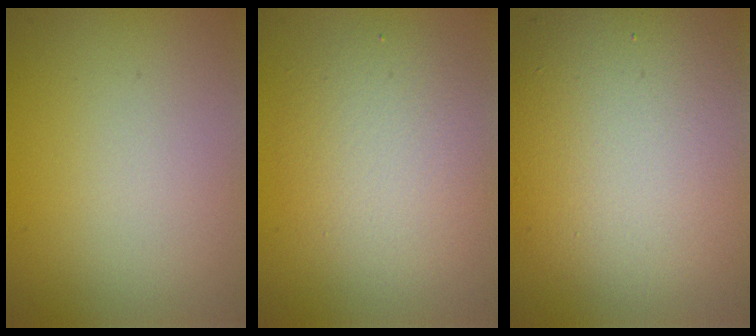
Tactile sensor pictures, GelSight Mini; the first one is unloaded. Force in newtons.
{"total": 4.2, "press": 4.2, "slide": 0.1}
{"total": 11.0, "press": 11.0, "slide": 0.4}